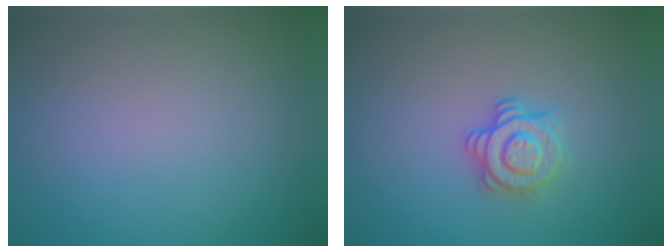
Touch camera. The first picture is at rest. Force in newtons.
{"total": 2.9, "press": 2.6, "slide": 1.2}